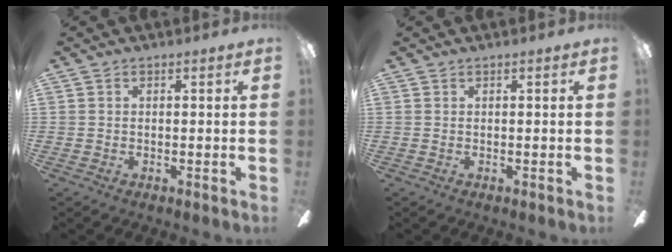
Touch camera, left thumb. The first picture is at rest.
{"total": 0.0}